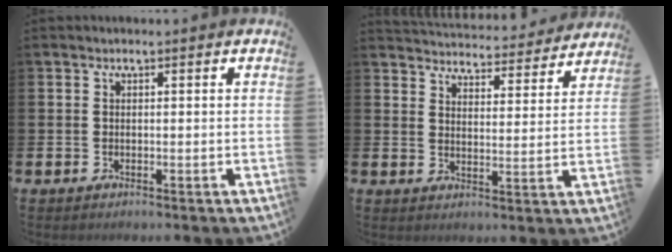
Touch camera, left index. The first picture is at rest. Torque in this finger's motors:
{"motor_torque": [2.14, 0.00, 0.08, 0.04]}